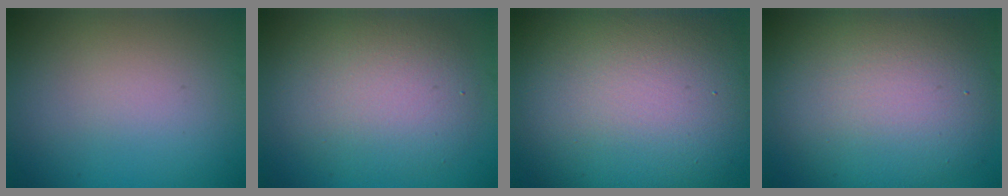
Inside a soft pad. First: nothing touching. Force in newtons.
{"total": 5.9, "press": 5.8, "slide": 0.7}
{"total": 16.9, "press": 16.8, "slide": 1.0}
{"total": 10.4, "press": 10.4, "slide": 0.6}